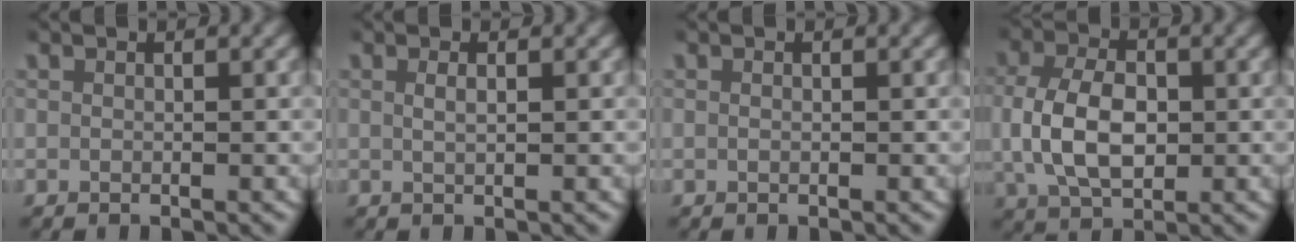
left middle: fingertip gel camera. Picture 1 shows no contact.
{"total": 0.8, "force": [0.3, 0.1, 0.8], "torque": [-0.016, -0.003, 0.008]}
{"total": 0.0}
{"total": 6.6, "force": [0.0, 4.5, 4.9], "torque": [-0.114, -0.010, 0.010]}